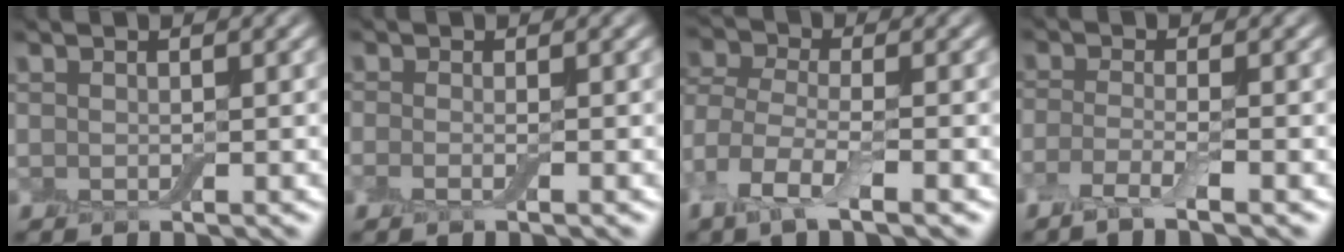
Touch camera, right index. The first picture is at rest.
{"total": 0.6, "force": [-0.3, 0.1, 0.5], "torque": [-0.014, -0.001, -0.012]}
{"total": 6.2, "force": [-2.6, 3.1, 4.6], "torque": [-0.102, -0.002, -0.061]}
{"total": 2.1, "force": [-1.5, 0.2, 1.5], "torque": [-0.037, -0.003, -0.040]}